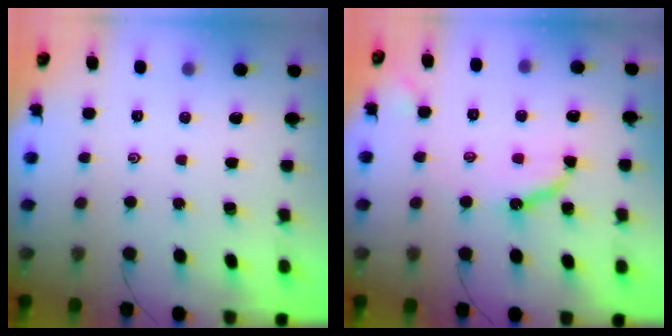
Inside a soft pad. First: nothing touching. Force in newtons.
{"total": 8.7, "press": 8.6, "slide": 1.0}